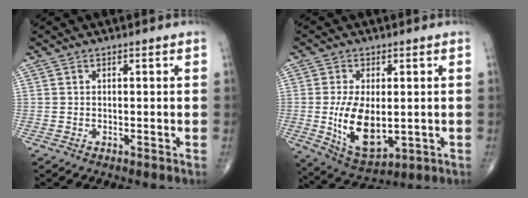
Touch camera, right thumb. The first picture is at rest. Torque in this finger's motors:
{"motor_torque": [0.60, 2.10, 1.04, -0.03, 0.41]}